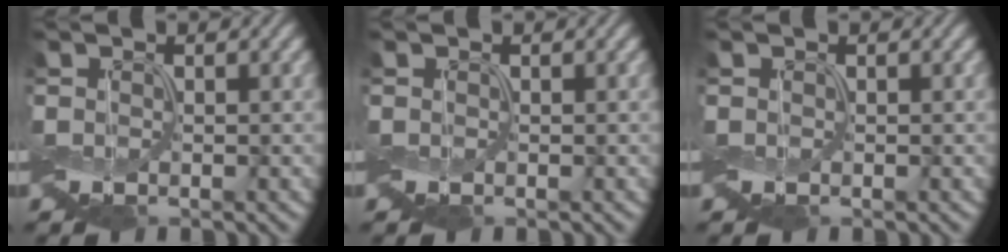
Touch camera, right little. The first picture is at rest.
{"total": 0.0}
{"total": 0.0}